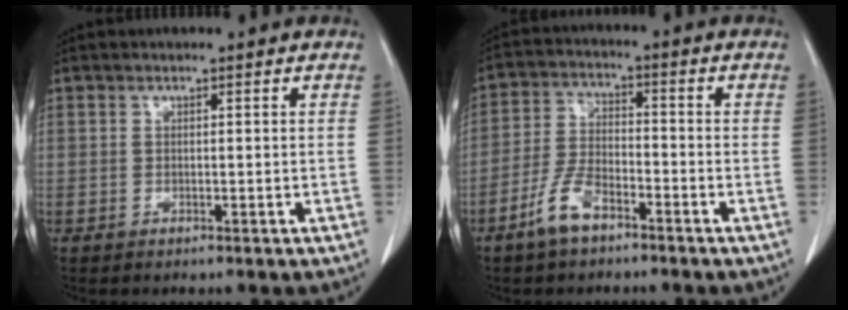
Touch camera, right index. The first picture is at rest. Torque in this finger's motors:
{"motor_torque": [0.41, -0.38, -0.05, -0.02]}